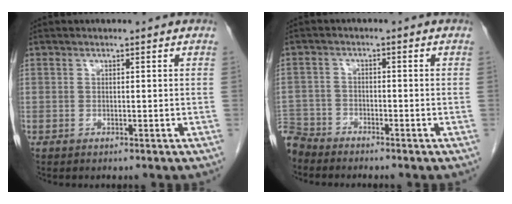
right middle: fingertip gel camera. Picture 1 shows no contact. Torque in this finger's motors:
{"motor_torque": [0.39, -0.39, 0.75, 0.14]}